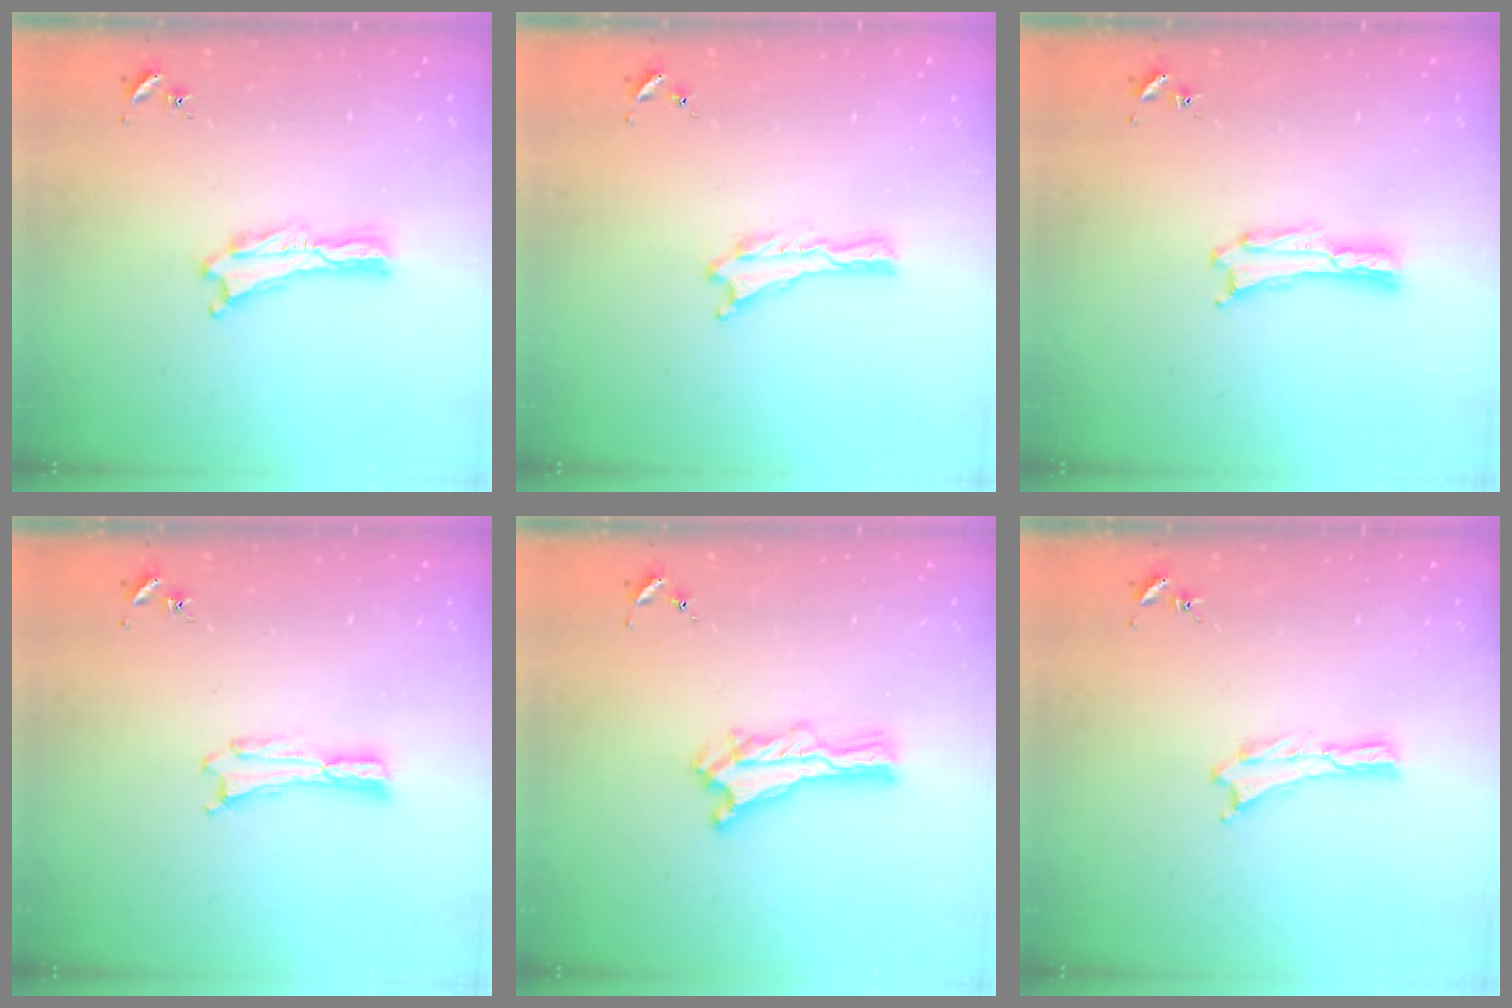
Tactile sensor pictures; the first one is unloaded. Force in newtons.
{"total": 0.0}
{"total": 0.0}
{"total": 0.0}
{"total": 1.4, "press": 1.4, "slide": 0.2}
{"total": 0.0}